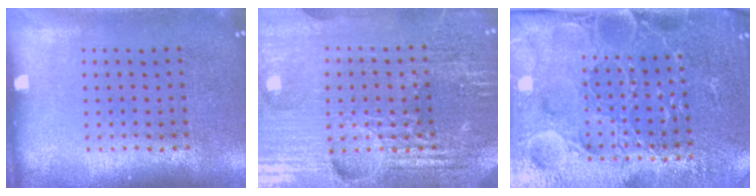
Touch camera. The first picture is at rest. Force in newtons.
{"total": 5.8, "press": 5.2, "slide": 2.6}
{"total": 4.8, "press": 4.1, "slide": 2.4}